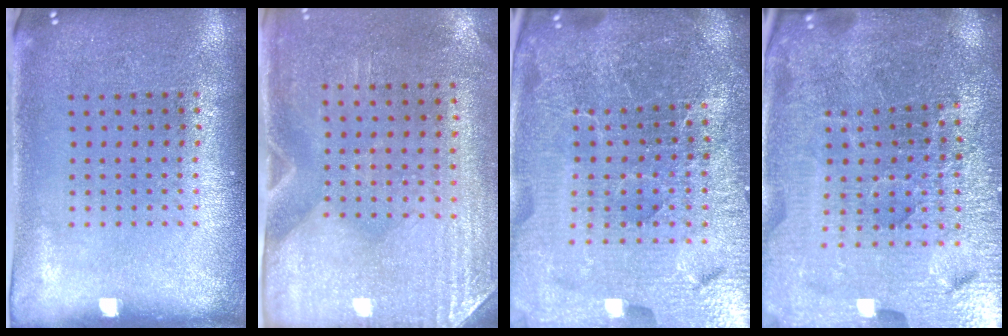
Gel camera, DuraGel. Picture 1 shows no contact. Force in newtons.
{"total": 2.9, "press": 2.5, "slide": 1.5}
{"total": 6.3, "press": 5.6, "slide": 2.9}
{"total": 5.5, "press": 5.1, "slide": 1.8}